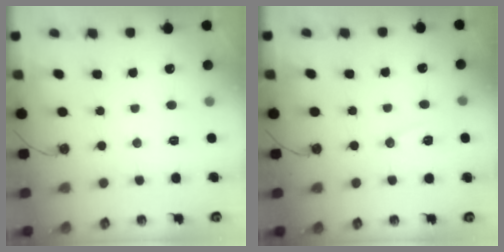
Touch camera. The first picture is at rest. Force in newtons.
{"total": 7.0, "press": 5.9, "slide": 3.8}